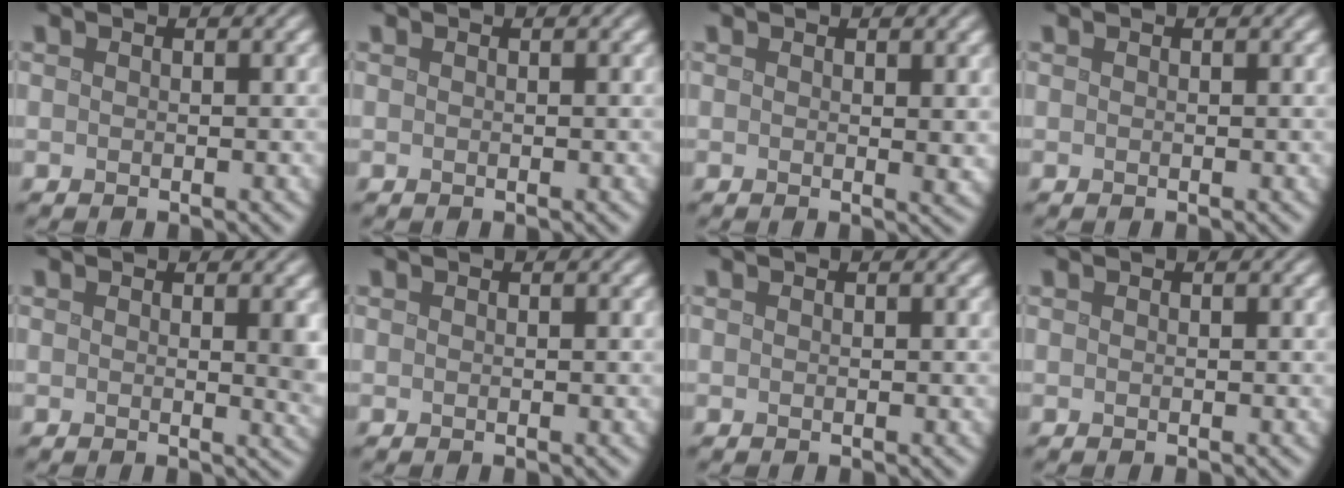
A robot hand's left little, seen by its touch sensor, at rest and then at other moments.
{"total": 0.0}
{"total": 1.0, "force": [0.4, 0.1, 0.9], "torque": [-0.010, -0.004, 0.006]}
{"total": 0.0}
{"total": 2.4, "force": [0.6, 0.7, 2.2], "torque": [-0.018, -0.002, 0.007]}
{"total": 0.0}
{"total": 0.0}
{"total": 0.0}